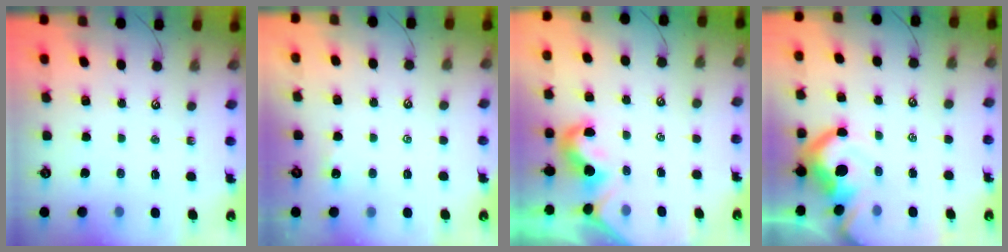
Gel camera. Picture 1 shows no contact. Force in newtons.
{"total": 2.1, "press": 2.1, "slide": 0.2}
{"total": 2.0, "press": 1.9, "slide": 0.6}
{"total": 8.5, "press": 8.4, "slide": 1.4}